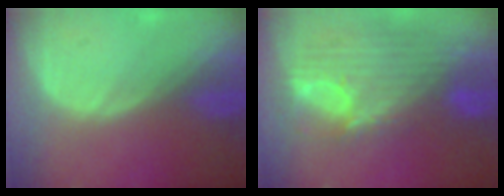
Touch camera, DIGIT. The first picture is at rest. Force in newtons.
{"total": 12.1, "press": 10.3, "slide": 6.4}